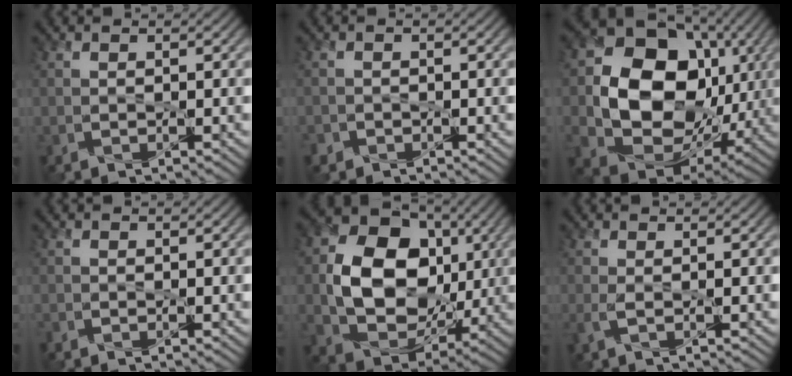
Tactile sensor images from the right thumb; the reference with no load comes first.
{"total": 1.3, "force": [-1.0, 0.9, 0.1], "torque": [0.000, -0.003, -0.023]}
{"total": 17.1, "force": [1.4, 13.4, 10.6], "torque": [-0.206, -0.032, 0.040]}
{"total": 0.6, "force": [-0.6, 0.1, 0.1], "torque": [-0.002, -0.004, -0.012]}
{"total": 13.6, "force": [0.8, 10.4, 8.7], "torque": [-0.166, -0.002, 0.018]}
{"total": 1.4, "force": [-0.1, 0.3, 1.3], "torque": [-0.035, 0.000, -0.004]}